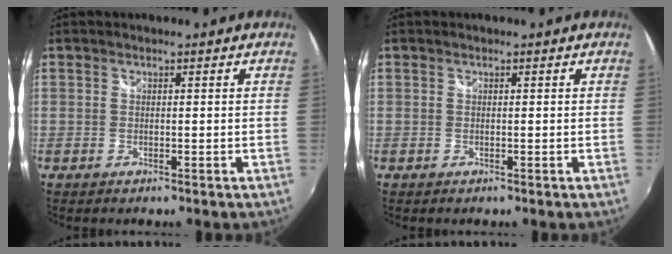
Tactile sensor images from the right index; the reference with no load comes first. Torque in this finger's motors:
{"motor_torque": [-0.03, 0.02, 0.00, 0.00]}